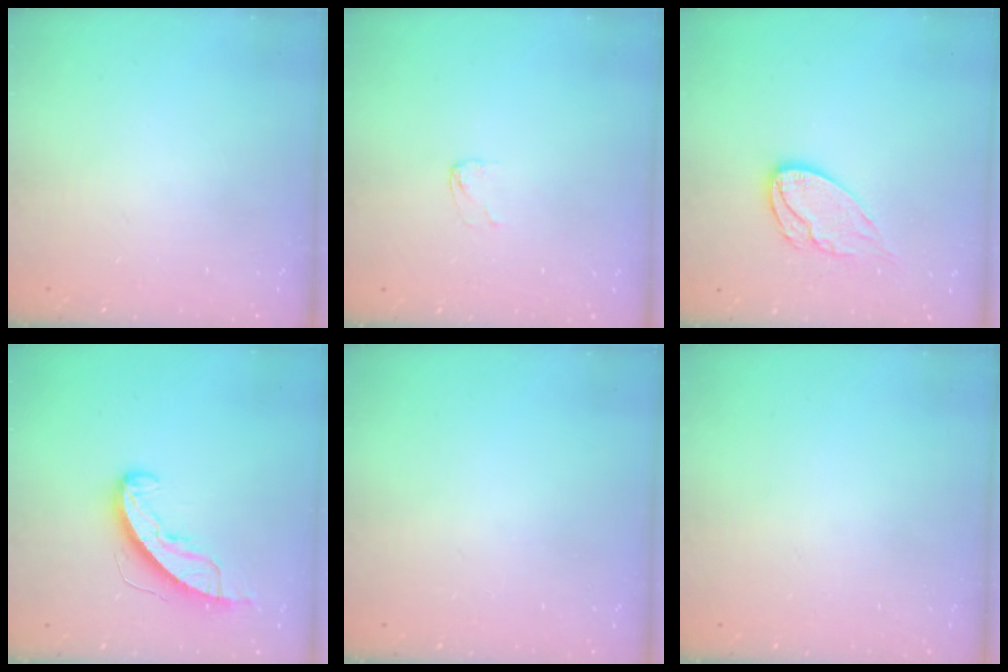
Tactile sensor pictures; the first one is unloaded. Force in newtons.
{"total": 2.9, "press": 2.9, "slide": 0.2}
{"total": 11.5, "press": 11.4, "slide": 1.1}
{"total": 9.9, "press": 9.8, "slide": 0.5}
{"total": 0.0}
{"total": 0.0}